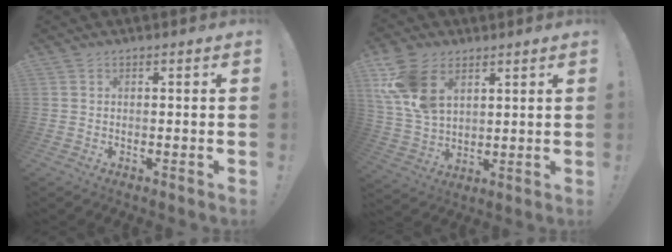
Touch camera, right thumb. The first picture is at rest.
{"total": 14.3, "force": [6.4, 9.3, 8.7], "torque": [-0.173, -0.025, 0.128]}